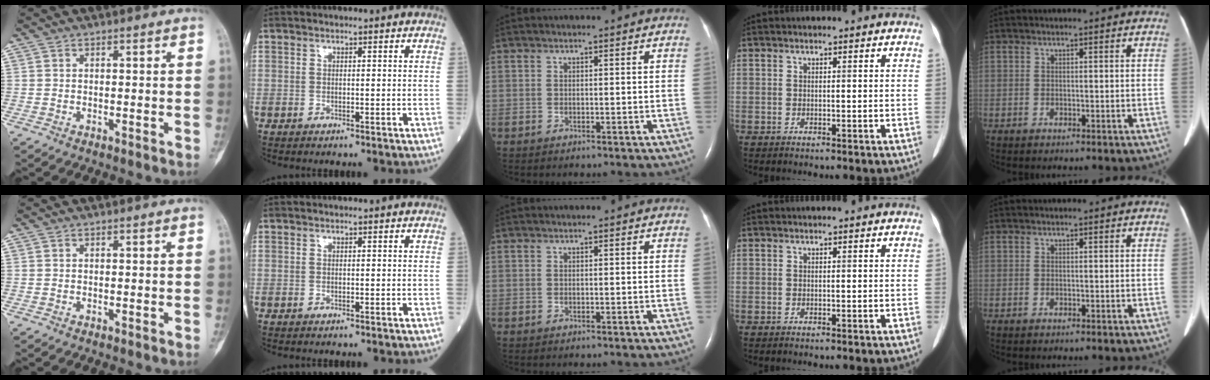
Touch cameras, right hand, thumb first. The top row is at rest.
{}